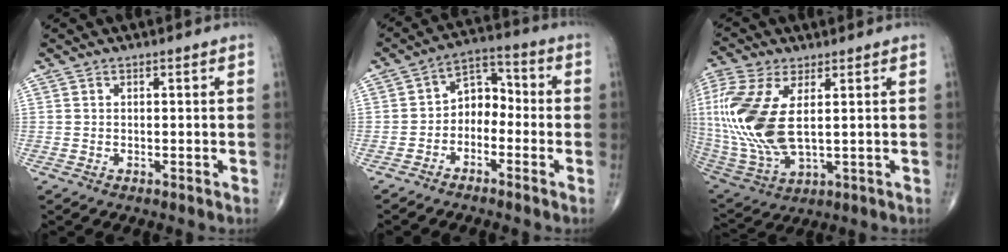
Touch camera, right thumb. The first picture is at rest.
{"total": 6.6, "force": [-2.2, 4.9, 3.9], "torque": [-0.033, 0.040, -0.057]}
{"total": 18.3, "force": [2.6, 8.8, 15.8], "torque": [-0.375, -0.020, 0.058]}